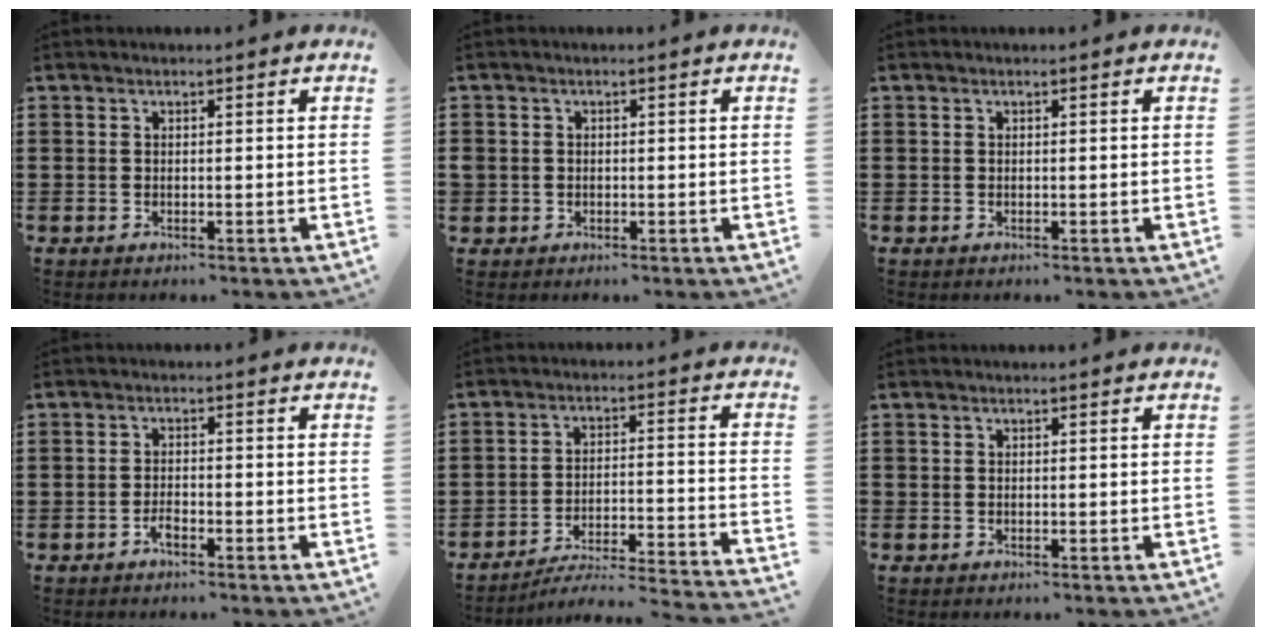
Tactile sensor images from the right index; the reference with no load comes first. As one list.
[{"total": 1.0, "force": [-0.3, 1.0, 0.1], "torque": [-0.003, 0.003, -0.008]}, {"total": 0.0}, {"total": 1.8, "force": [-1.3, 0.6, 1.1], "torque": [-0.023, -0.001, -0.025]}, {"total": 3.9, "force": [-3.6, -0.1, 1.5], "torque": [-0.040, -0.020, -0.081]}, {"total": 0.0}]